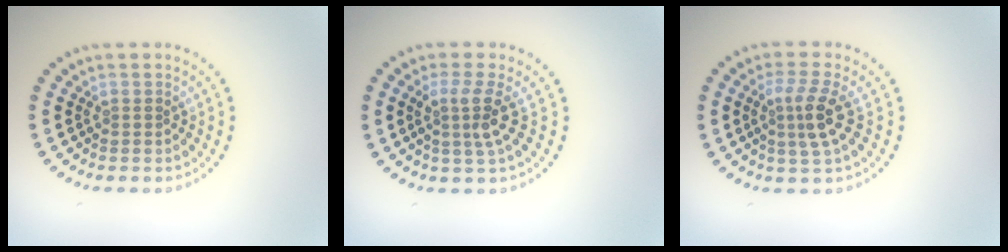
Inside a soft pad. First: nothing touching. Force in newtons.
{"total": 2.7, "press": 1.9, "slide": 1.9}
{"total": 2.9, "press": 2.6, "slide": 1.4}